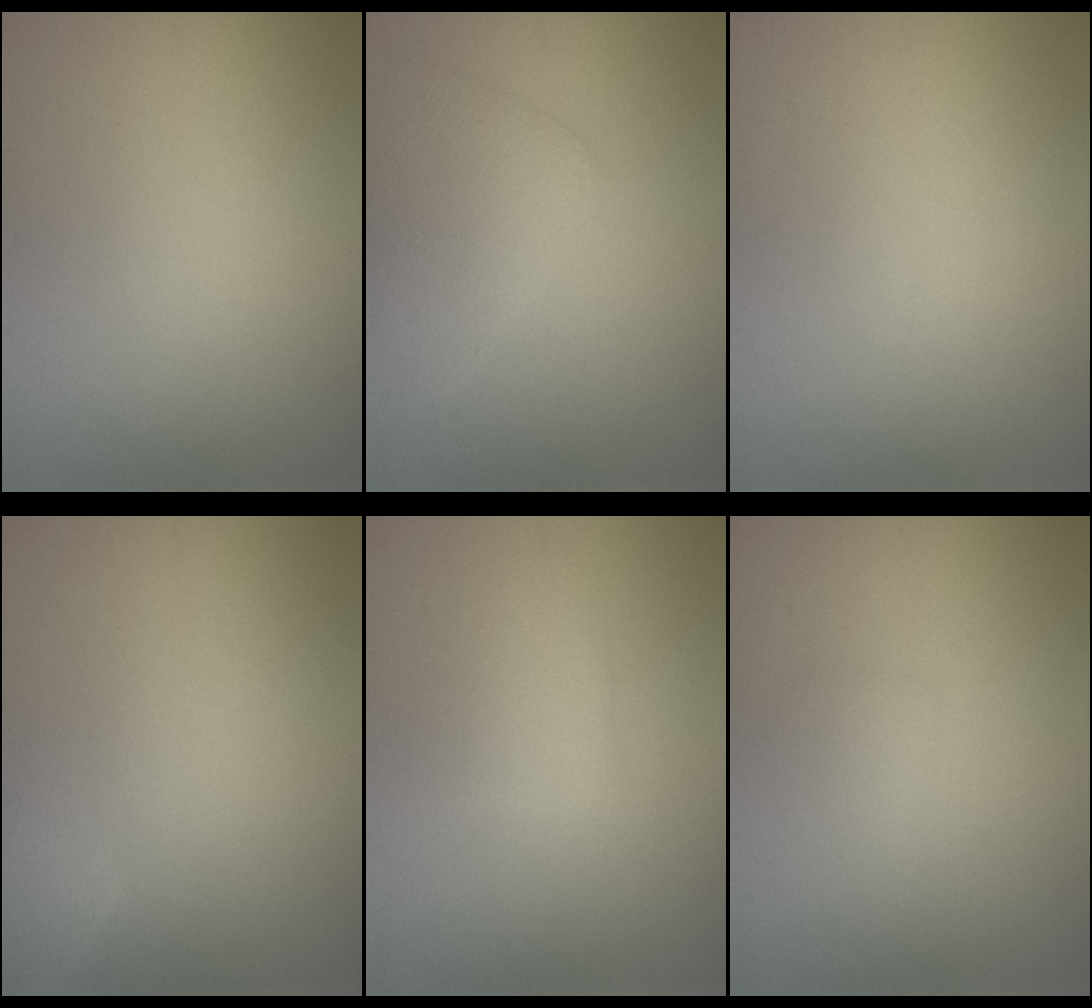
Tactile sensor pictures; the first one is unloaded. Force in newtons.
{"total": 4.0, "press": 4.0, "slide": 0.1}
{"total": 0.0}
{"total": 1.6, "press": 1.6, "slide": 0.1}
{"total": 2.4, "press": 2.3, "slide": 0.5}
{"total": 1.2, "press": 1.2, "slide": 0.1}